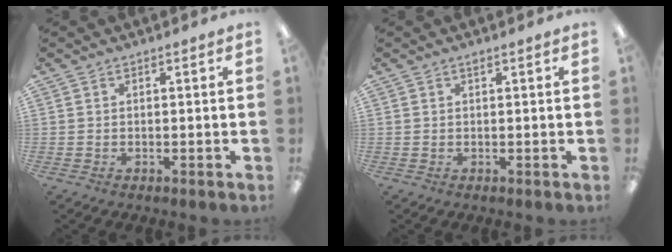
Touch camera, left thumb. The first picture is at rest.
{"total": 0.6, "force": [0.5, 0.1, 0.4], "torque": [-0.010, 0.002, 0.008]}